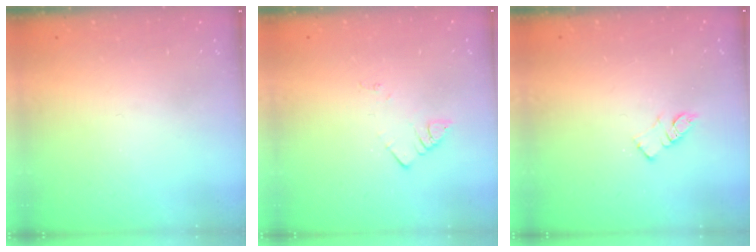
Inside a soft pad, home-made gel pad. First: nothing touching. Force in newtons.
{"total": 1.7, "press": 1.6, "slide": 0.3}
{"total": 5.8, "press": 5.8, "slide": 0.1}